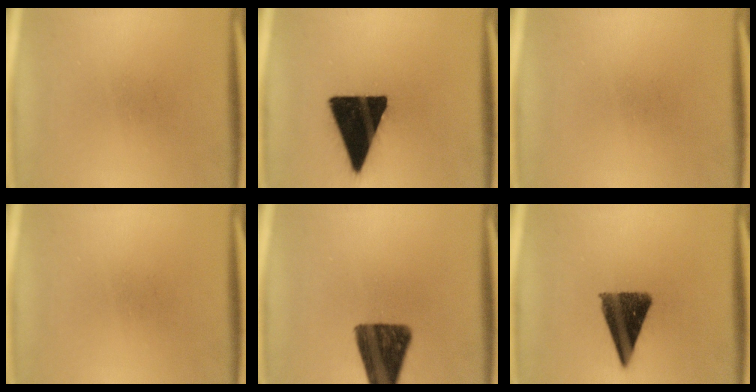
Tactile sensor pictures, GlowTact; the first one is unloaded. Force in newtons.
{"total": 19.9}
{"total": 0.0}
{"total": 0.0}
{"total": 13.2}
{"total": 11.2}